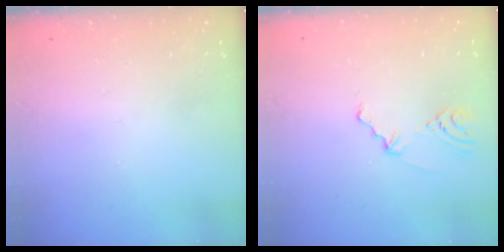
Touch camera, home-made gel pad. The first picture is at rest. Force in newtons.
{"total": 2.3, "press": 1.7, "slide": 1.5}